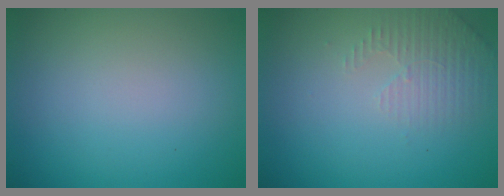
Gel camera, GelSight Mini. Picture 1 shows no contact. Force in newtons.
{"total": 2.3, "press": 2.2, "slide": 0.6}